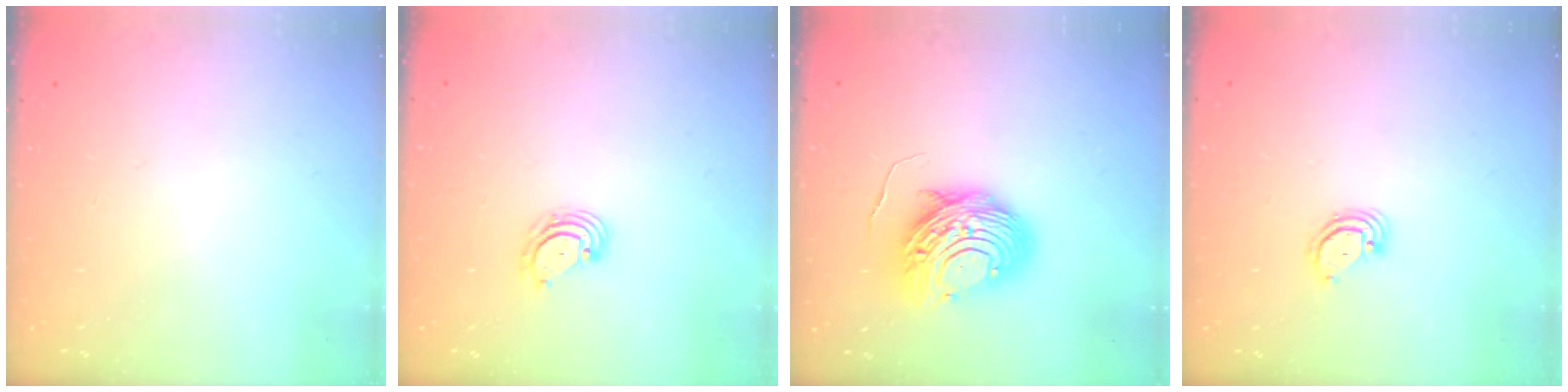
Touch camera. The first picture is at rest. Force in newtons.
{"total": 4.0, "press": 3.9, "slide": 0.4}
{"total": 12.8, "press": 12.7, "slide": 1.1}
{"total": 3.5, "press": 3.5, "slide": 0.2}